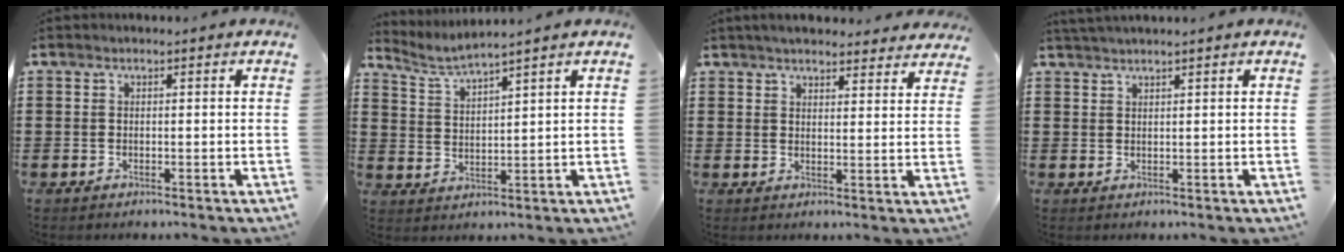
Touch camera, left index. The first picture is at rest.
{"total": 3.8, "force": [3.5, -0.4, 1.4], "torque": [-0.041, -0.018, 0.060]}
{"total": 4.0, "force": [3.9, 0.3, 0.9], "torque": [-0.028, -0.012, 0.071]}
{"total": 1.5, "force": [1.3, -0.3, 0.5], "torque": [-0.011, 0.000, 0.026]}